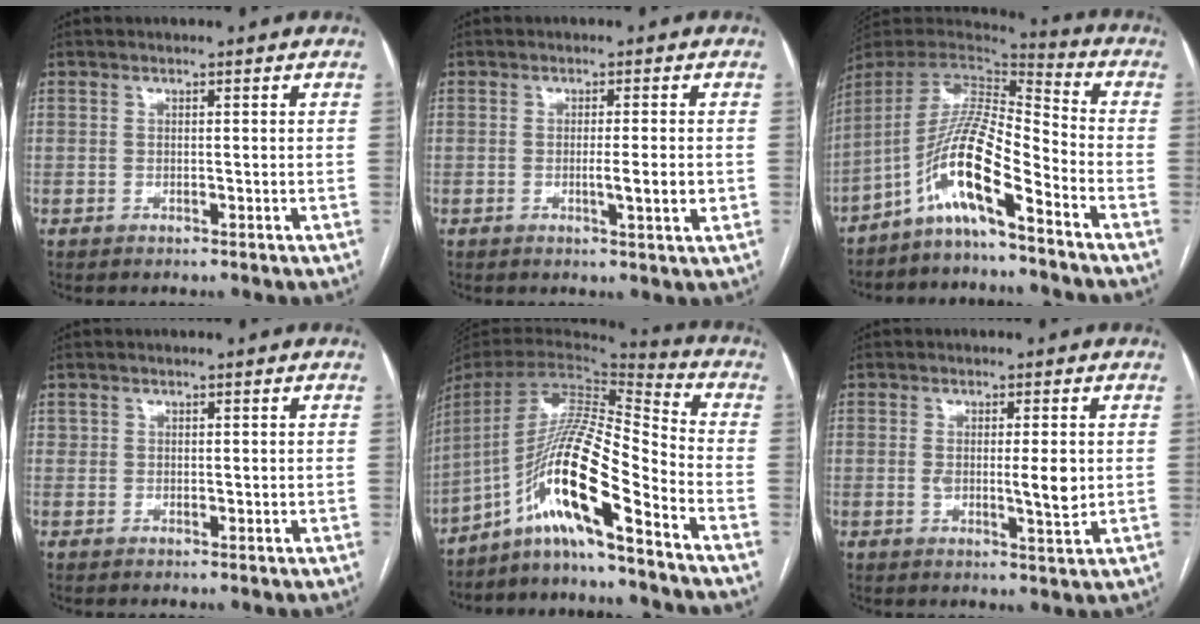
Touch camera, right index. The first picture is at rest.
{"total": 3.8, "force": [-0.6, 0.0, 3.8], "torque": [-0.061, -0.006, -0.009]}
{"total": 12.5, "force": [-7.4, 1.0, 10.1], "torque": [-0.195, 0.008, -0.140]}
{"total": 1.0, "force": [0.5, 0.7, 0.4], "torque": [-0.001, -0.001, 0.007]}
{"total": 16.0, "force": [-9.8, -0.2, 12.7], "torque": [-0.240, 0.012, -0.180]}
{"total": 4.9, "force": [0.2, 0.9, 4.8], "torque": [-0.078, -0.008, 0.001]}